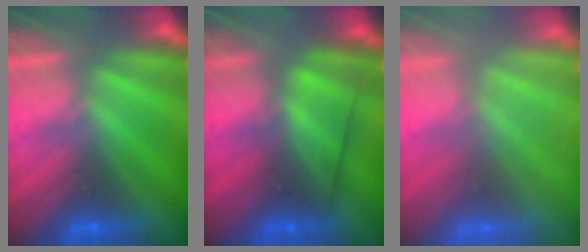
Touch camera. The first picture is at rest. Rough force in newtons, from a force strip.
{"total": 2.6}
{"total": 7.5}